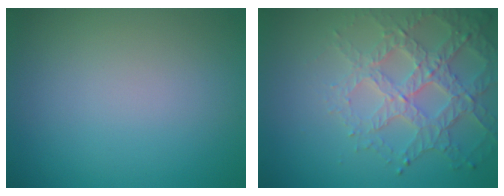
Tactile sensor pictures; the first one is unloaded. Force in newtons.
{"total": 4.8, "press": 4.2, "slide": 2.2}